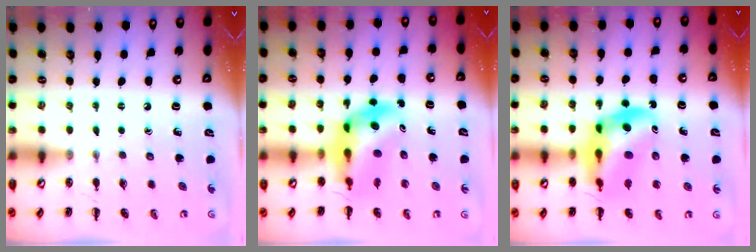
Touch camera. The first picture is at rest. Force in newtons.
{"total": 9.2, "press": 8.7, "slide": 2.9}
{"total": 13.9, "press": 13.4, "slide": 3.9}